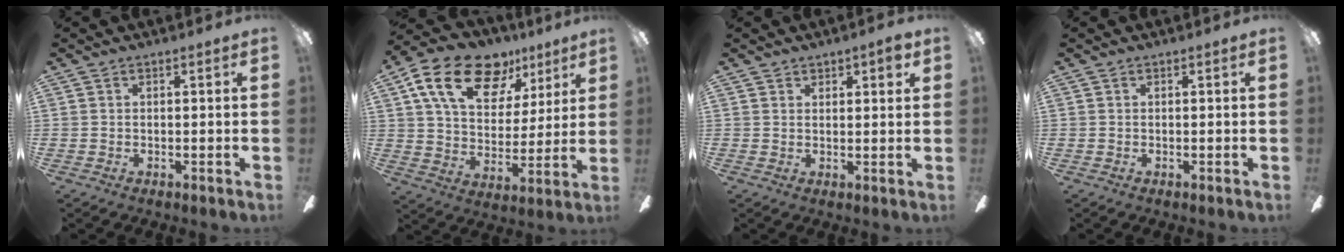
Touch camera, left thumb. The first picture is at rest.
{"total": 19.7, "force": [11.1, 11.8, 11.3], "torque": [-0.187, -0.043, 0.198]}
{"total": 2.2, "force": [1.9, 0.9, 0.9], "torque": [-0.010, -0.003, 0.032]}
{"total": 0.0}